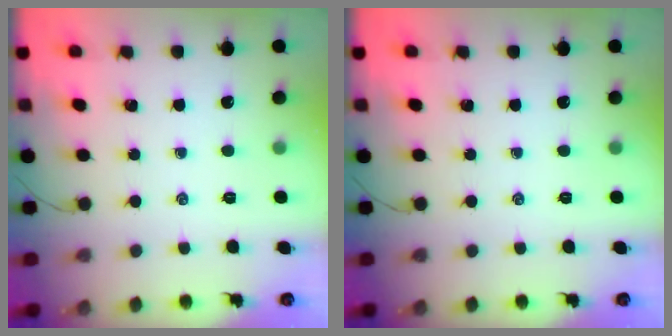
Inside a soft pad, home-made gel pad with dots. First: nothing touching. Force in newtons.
{"total": 0.0}